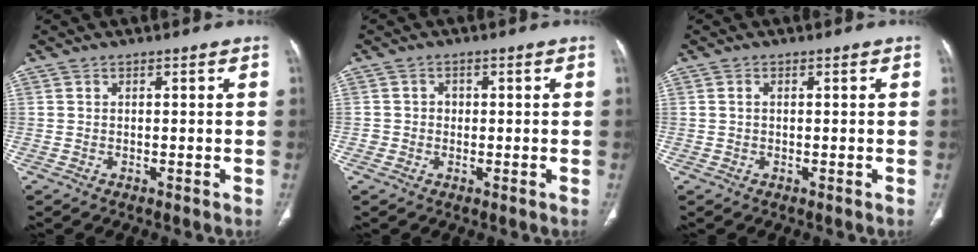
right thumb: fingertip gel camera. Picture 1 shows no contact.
{"total": 1.9, "force": [-0.2, 1.8, 0.3], "torque": [0.009, 0.008, -0.007]}
{"total": 0.7, "force": [0.1, 0.5, 0.5], "torque": [-0.012, 0.002, 0.002]}